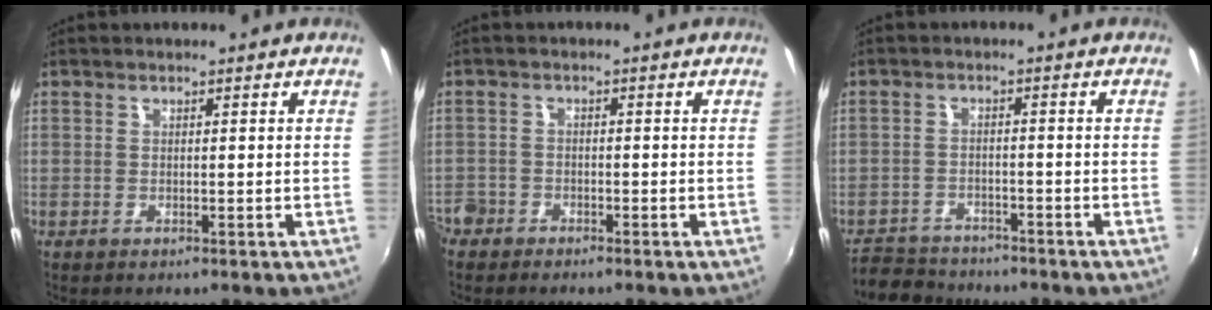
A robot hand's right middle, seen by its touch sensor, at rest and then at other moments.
{"total": 5.0, "force": [-3.7, 3.2, 1.0], "torque": [-0.044, -0.005, -0.074]}
{"total": 7.8, "force": [-7.0, 3.2, 1.4], "torque": [-0.052, 0.003, -0.119]}